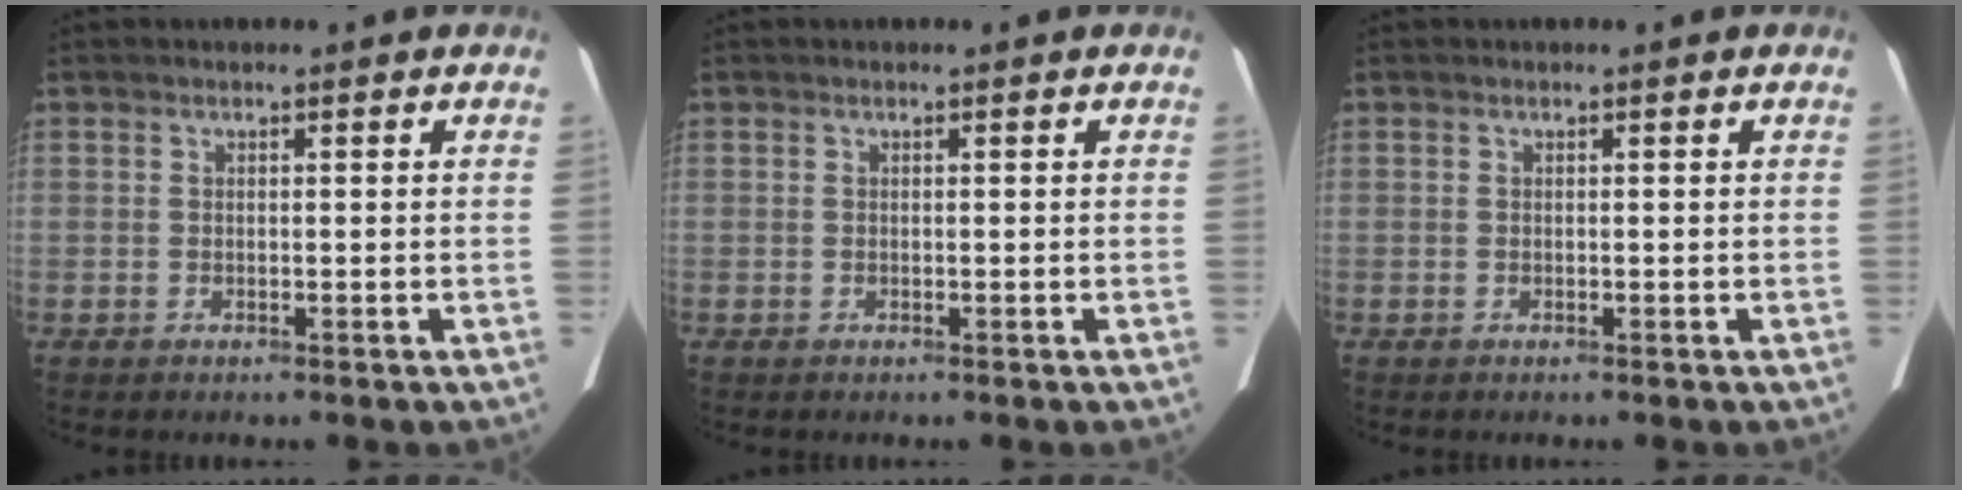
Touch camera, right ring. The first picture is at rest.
{"total": 0.0}
{"total": 0.0}